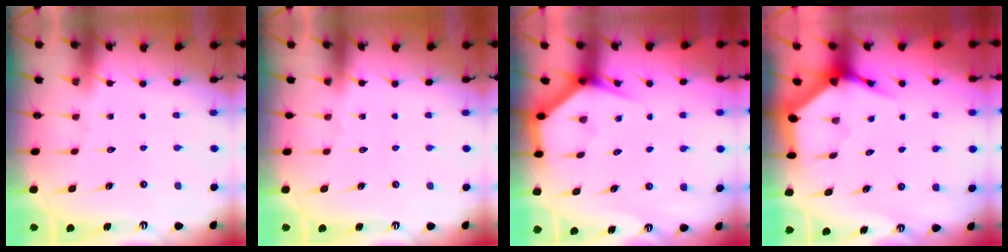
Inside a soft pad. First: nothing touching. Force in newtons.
{"total": 0.0}
{"total": 3.6, "press": 3.6, "slide": 0.3}
{"total": 4.0, "press": 4.0, "slide": 0.5}